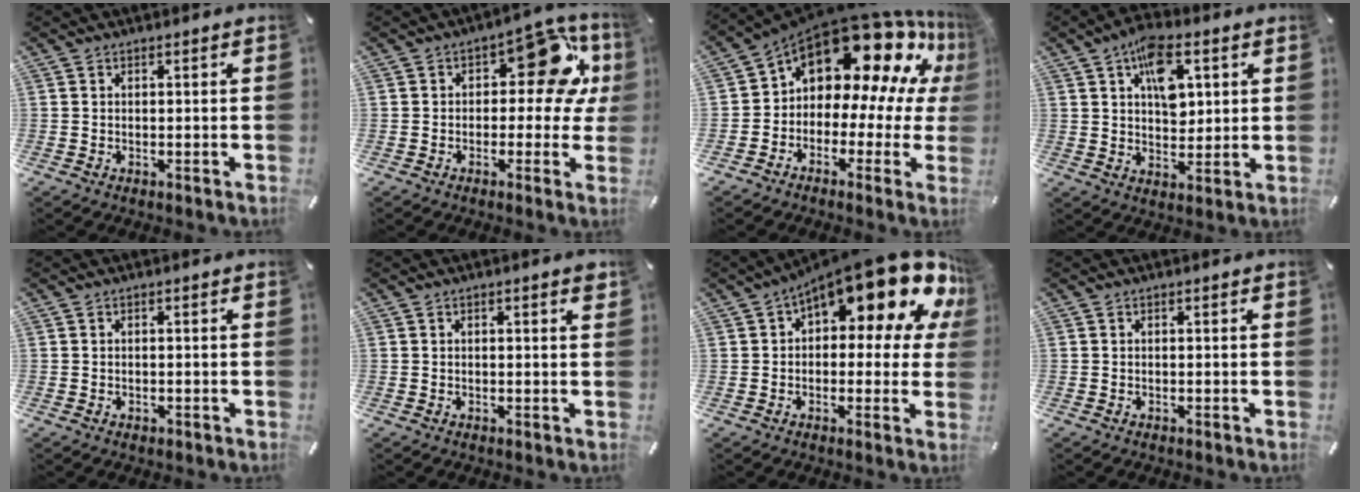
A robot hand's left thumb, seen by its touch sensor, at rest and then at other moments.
{"total": 14.9, "force": [5.5, 8.2, 11.2], "torque": [-0.139, -0.031, 0.091]}
{"total": 18.5, "force": [11.7, 10.1, 10.1], "torque": [-0.161, -0.102, 0.202]}
{"total": 10.8, "force": [4.1, 6.7, 7.4], "torque": [-0.104, -0.004, 0.071]}
{"total": 0.7, "force": [-0.2, 0.5, 0.4], "torque": [-0.008, 0.001, -0.005]}
{"total": 1.3, "force": [0.4, 0.2, 1.3], "torque": [-0.016, -0.002, 0.004]}
{"total": 18.6, "force": [10.9, 6.8, 13.5], "torque": [-0.180, -0.088, 0.179]}
{"total": 0.0}